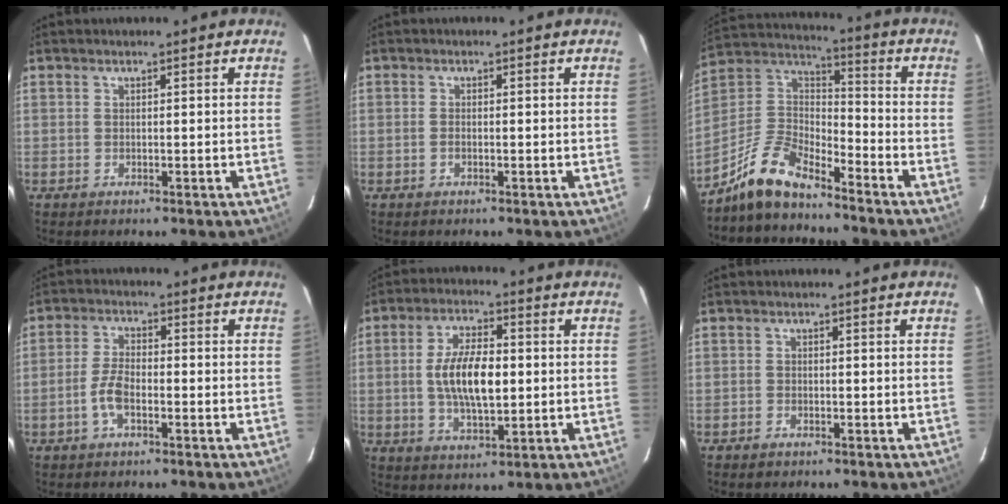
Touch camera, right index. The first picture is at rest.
{"total": 0.7, "force": [-0.3, 0.3, 0.6], "torque": [-0.014, 0.000, -0.005]}
{"total": 12.3, "force": [-9.9, 3.7, 6.3], "torque": [-0.152, 0.019, -0.199]}
{"total": 4.6, "force": [-1.9, 1.8, 3.8], "torque": [-0.087, 0.005, -0.037]}
{"total": 10.6, "force": [-0.1, 4.5, 9.6], "torque": [-0.184, 0.004, 0.000]}
{"total": 1.2, "force": [-0.9, 0.6, 0.3], "torque": [-0.009, 0.002, -0.017]}